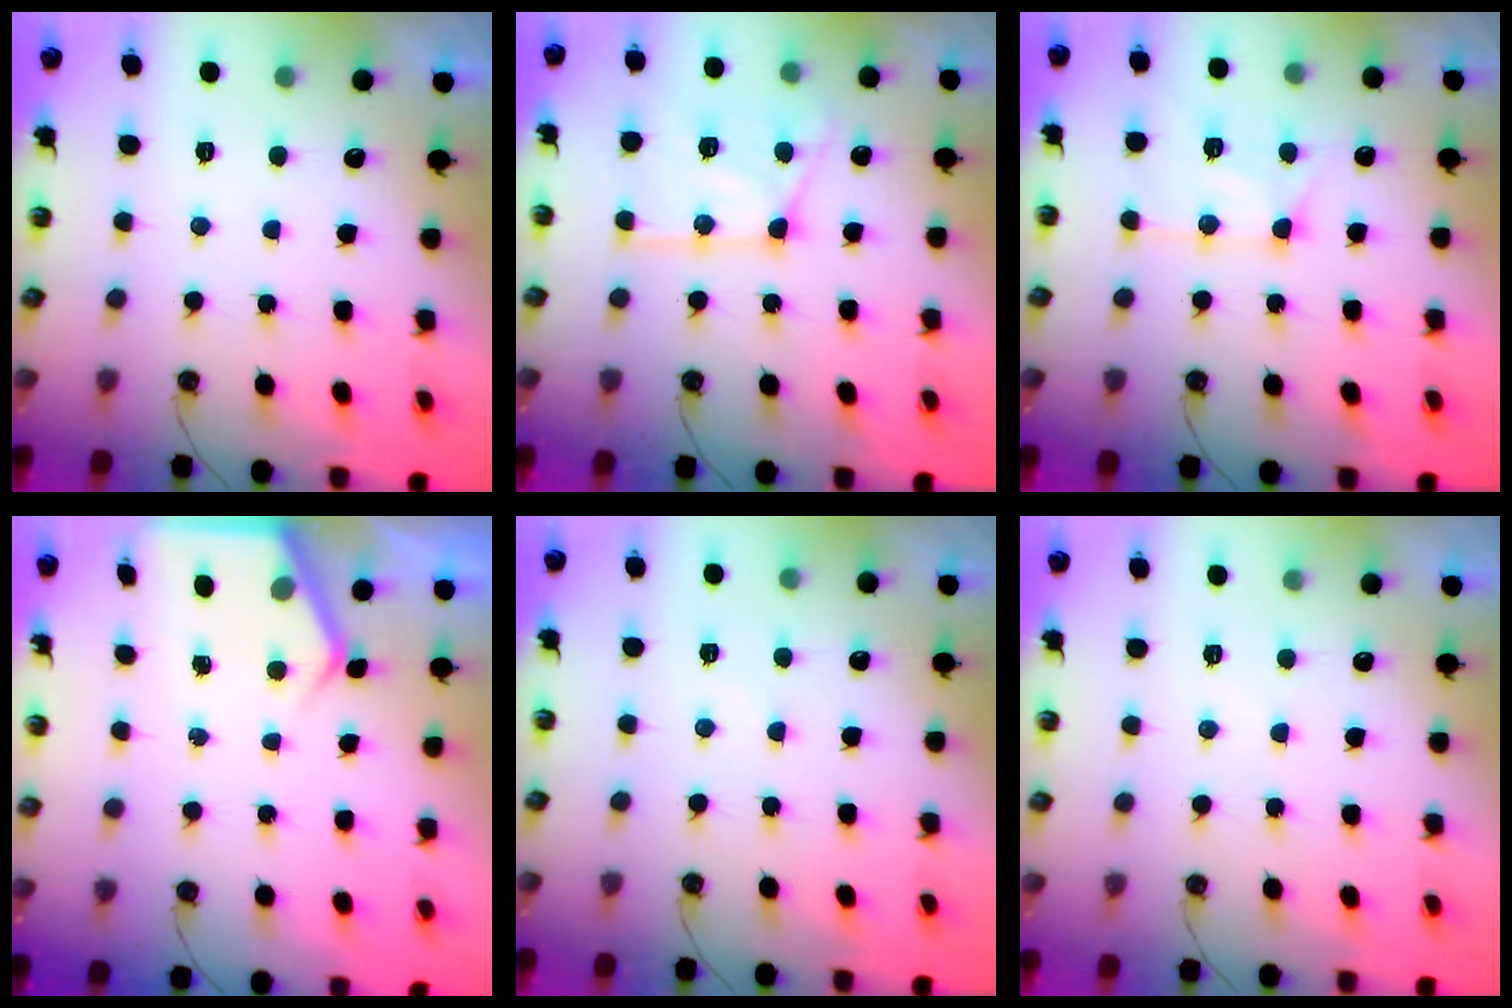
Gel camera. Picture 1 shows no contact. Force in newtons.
{"total": 15.7, "press": 15.6, "slide": 2.0}
{"total": 13.0, "press": 13.0, "slide": 1.1}
{"total": 4.3, "press": 4.2, "slide": 0.5}
{"total": 2.9, "press": 2.9, "slide": 0.5}
{"total": 4.3, "press": 4.2, "slide": 0.4}